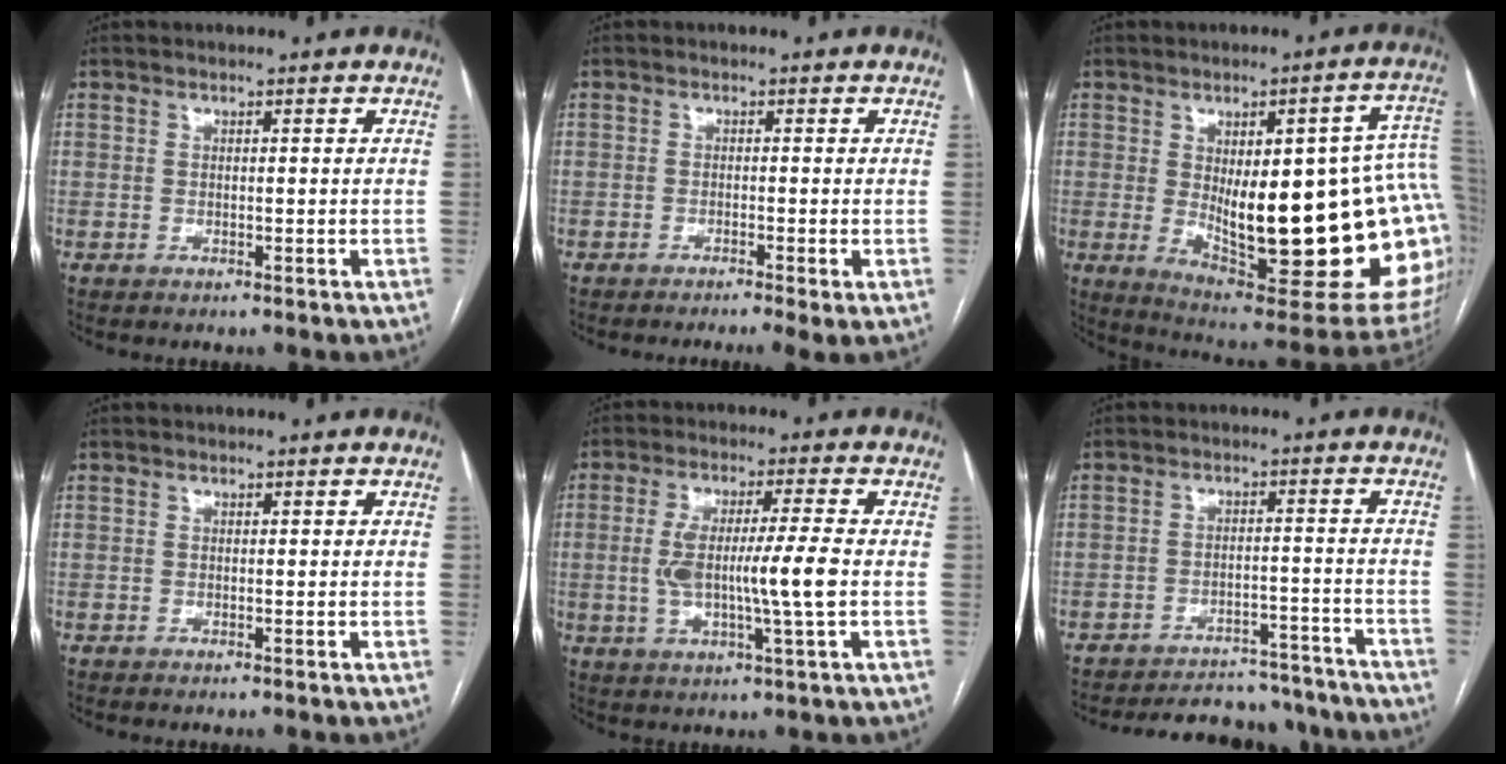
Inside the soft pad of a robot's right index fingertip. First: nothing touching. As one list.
[{"total": 3.1, "force": [-1.8, 0.0, 2.5], "torque": [-0.033, -0.008, -0.031]}, {"total": 29.8, "force": [-0.2, 6.9, 29.0], "torque": [-0.308, 0.000, 0.017]}, {"total": 0.0}, {"total": 9.6, "force": [-0.7, 0.2, 9.5], "torque": [-0.181, 0.003, -0.014]}, {"total": 18.0, "force": [-16.8, 4.9, 4.4], "torque": [-0.076, 0.007, -0.213]}]